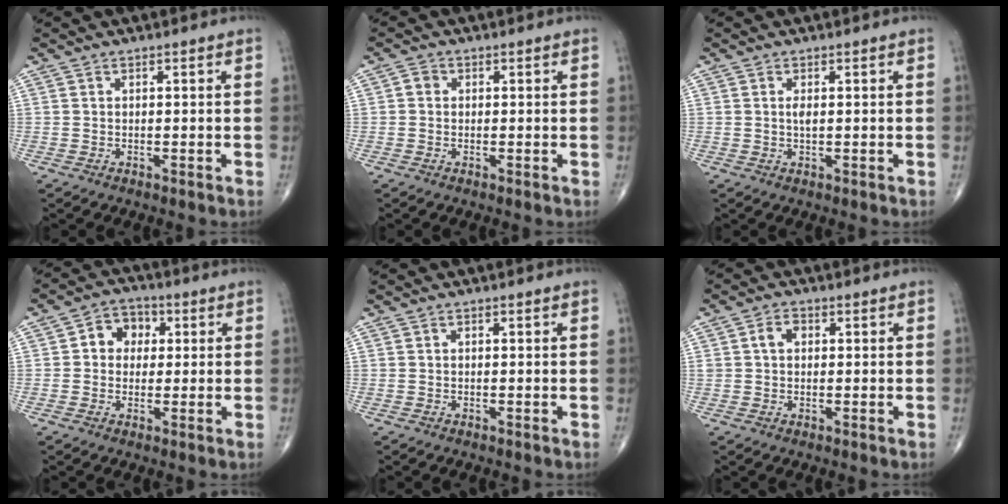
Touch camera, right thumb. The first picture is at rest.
{"total": 1.5, "force": [0.1, 1.3, 0.7], "torque": [-0.007, 0.004, -0.002]}
{"total": 1.2, "force": [0.2, 0.5, 1.2], "torque": [-0.022, -0.001, 0.004]}
{"total": 6.3, "force": [1.1, 5.3, 3.2], "torque": [-0.020, 0.011, 0.009]}
{"total": 0.0}
{"total": 2.9, "force": [0.5, 2.1, 1.9], "torque": [-0.032, 0.010, 0.009]}